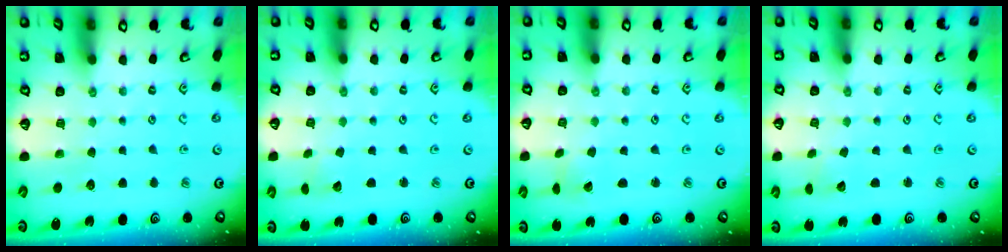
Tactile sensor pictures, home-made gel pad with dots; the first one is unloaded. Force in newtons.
{"total": 1.8, "press": 1.8, "slide": 0.1}
{"total": 1.8, "press": 1.8, "slide": 0.1}
{"total": 1.8, "press": 1.8, "slide": 0.1}